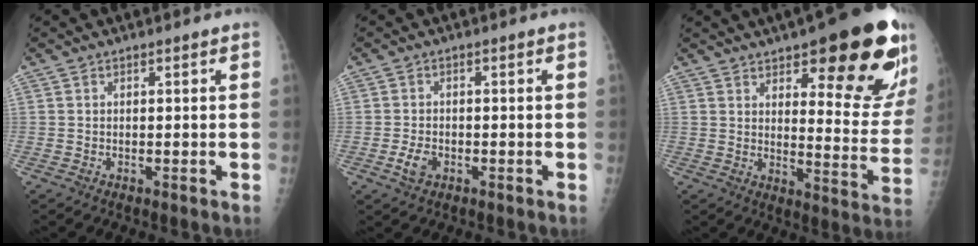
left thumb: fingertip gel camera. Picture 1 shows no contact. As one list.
[{"total": 3.0, "force": [-1.2, 2.0, 1.9], "torque": [-0.036, 0.002, -0.022]}, {"total": 23.7, "force": [13.6, 7.3, 18.0], "torque": [-0.195, -0.064, 0.178]}]